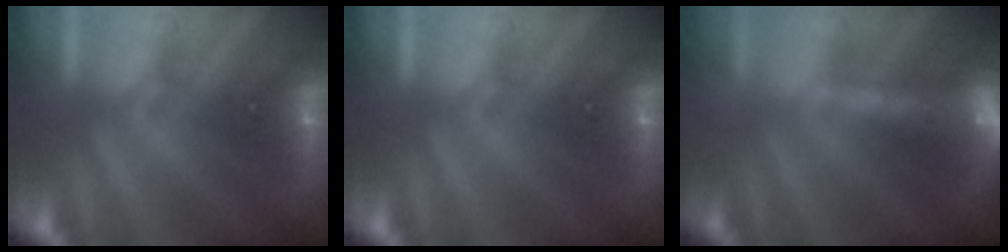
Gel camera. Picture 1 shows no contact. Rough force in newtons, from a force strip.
{"total": 0.0}
{"total": 8.0}